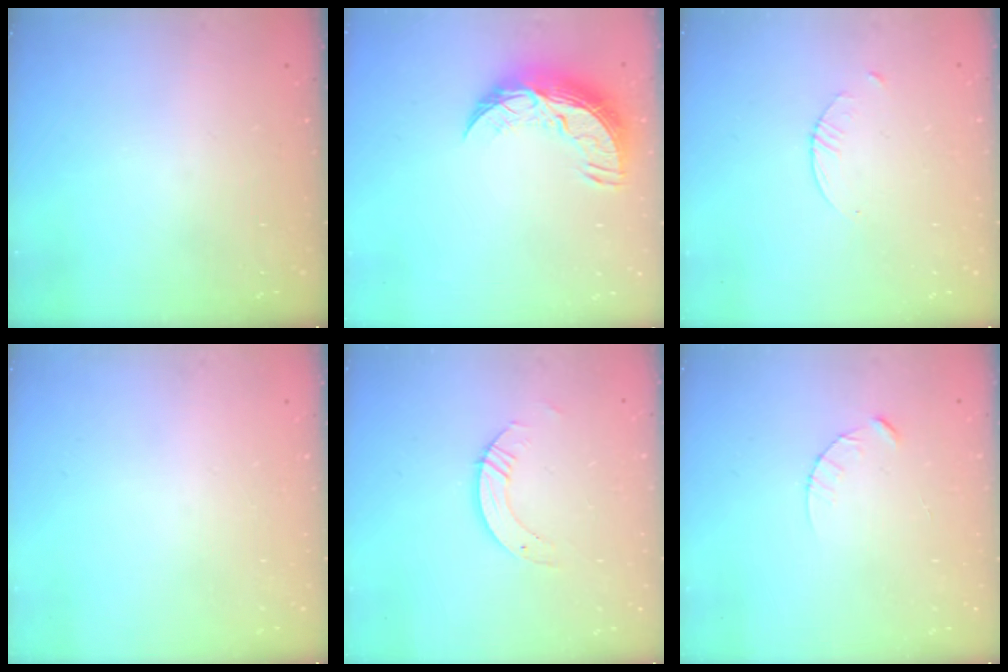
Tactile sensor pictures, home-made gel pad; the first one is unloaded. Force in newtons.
{"total": 11.2, "press": 11.2, "slide": 0.7}
{"total": 1.5, "press": 1.5, "slide": 0.2}
{"total": 0.0}
{"total": 4.7, "press": 4.7, "slide": 0.3}
{"total": 3.1, "press": 3.1, "slide": 0.3}